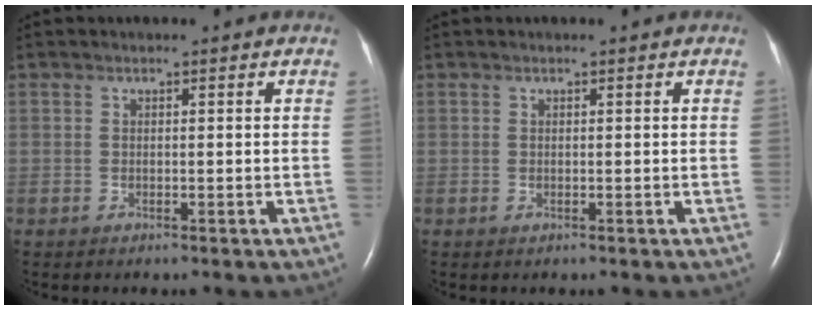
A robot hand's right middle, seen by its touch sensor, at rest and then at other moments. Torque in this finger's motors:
{"motor_torque": [0.01, 0.03, 0.00, 0.01]}